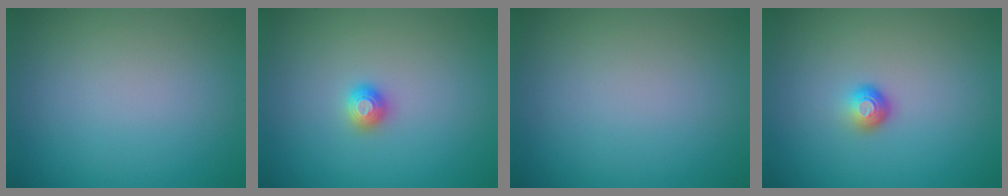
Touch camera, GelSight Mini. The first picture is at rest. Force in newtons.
{"total": 1.2, "press": 1.2, "slide": 0.1}
{"total": 0.0}
{"total": 1.5, "press": 1.0, "slide": 1.1}